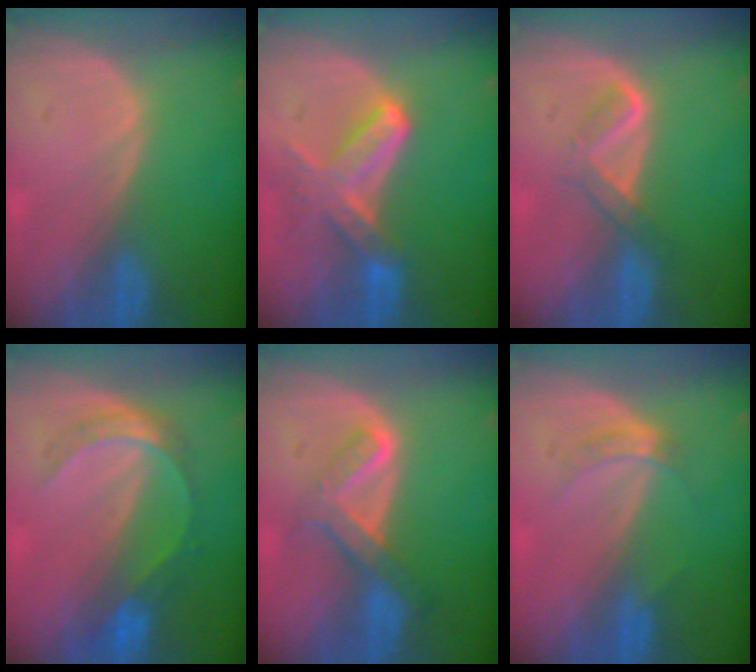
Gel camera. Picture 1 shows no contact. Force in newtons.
{"total": 6.4, "press": 6.4, "slide": 0.6}
{"total": 3.5, "press": 3.4, "slide": 0.6}
{"total": 6.3, "press": 5.4, "slide": 3.2}
{"total": 6.7, "press": 5.7, "slide": 3.5}
{"total": 2.8, "press": 2.5, "slide": 1.3}